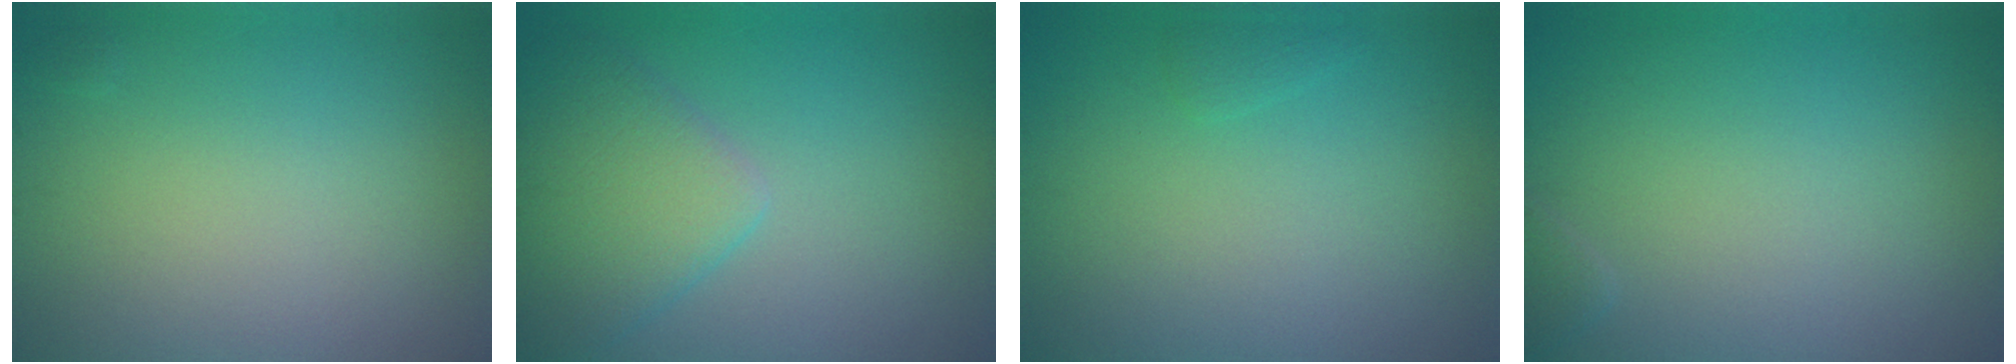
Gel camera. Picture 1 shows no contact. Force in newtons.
{"total": 5.0, "press": 5.0, "slide": 0.2}
{"total": 0.7, "press": 0.7, "slide": 0.1}
{"total": 0.8, "press": 0.8, "slide": 0.1}